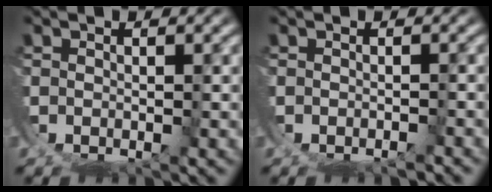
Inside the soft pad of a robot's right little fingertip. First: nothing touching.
{"total": 0.8, "force": [-0.6, -0.5, -0.1], "torque": [0.001, 0.002, -0.010]}